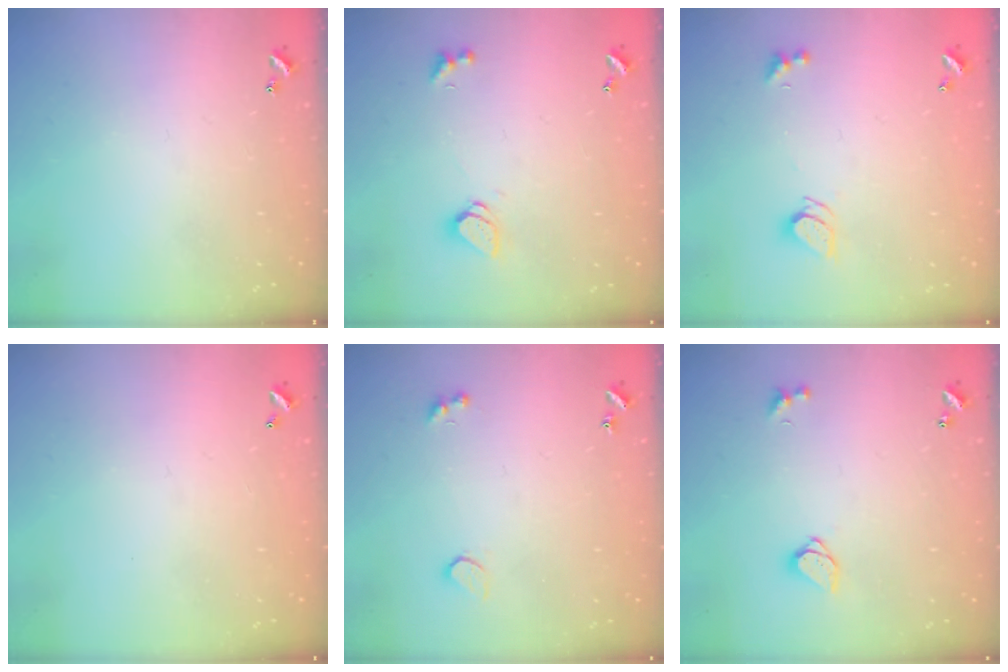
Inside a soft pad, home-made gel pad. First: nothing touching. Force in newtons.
{"total": 1.6, "press": 1.6, "slide": 0.5}
{"total": 2.3, "press": 2.3, "slide": 0.2}
{"total": 2.7, "press": 2.7, "slide": 0.1}
{"total": 2.6, "press": 2.2, "slide": 1.2}
{"total": 1.6, "press": 1.5, "slide": 0.3}